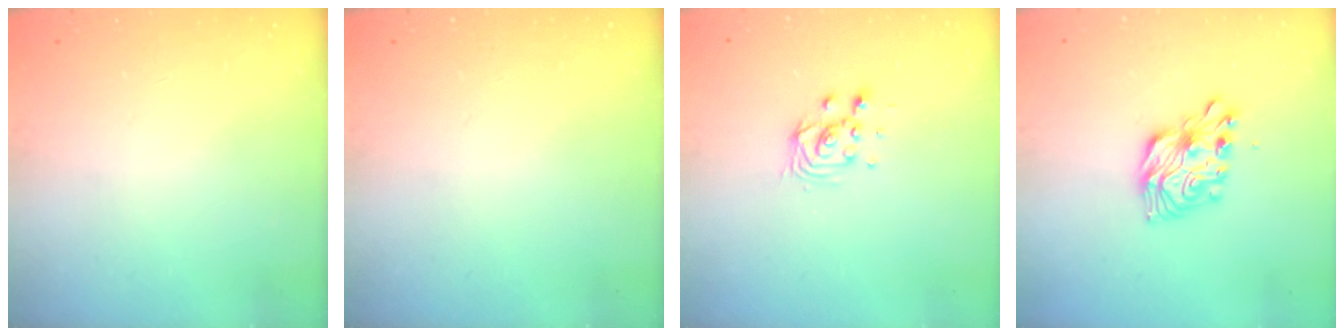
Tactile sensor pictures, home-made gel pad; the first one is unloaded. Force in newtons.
{"total": 0.0}
{"total": 4.9, "press": 4.9, "slide": 0.4}
{"total": 11.8, "press": 11.8, "slide": 0.4}